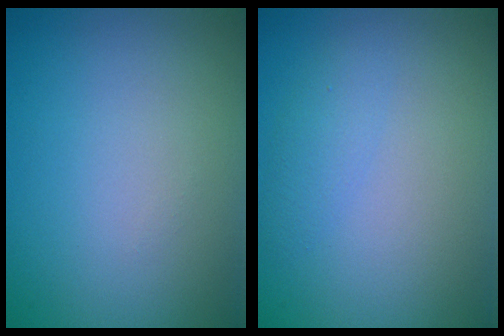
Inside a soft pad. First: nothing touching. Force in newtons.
{"total": 1.3, "press": 1.3, "slide": 0.1}